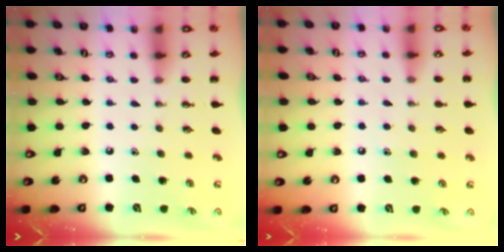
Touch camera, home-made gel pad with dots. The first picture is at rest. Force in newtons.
{"total": 5.5, "press": 5.4, "slide": 1.5}